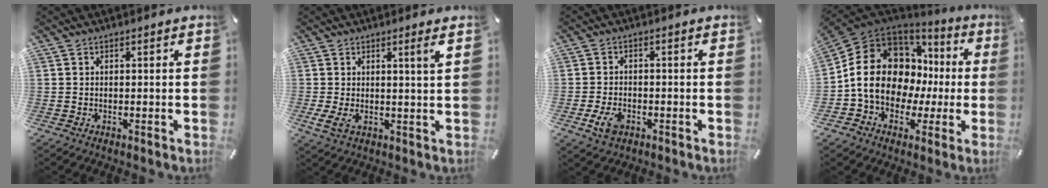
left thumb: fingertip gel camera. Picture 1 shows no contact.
{"total": 5.5, "force": [1.3, 0.9, 5.2], "torque": [-0.095, -0.010, 0.020]}
{"total": 4.6, "force": [-2.0, 3.0, 2.9], "torque": [-0.073, 0.001, -0.041]}
{"total": 17.6, "force": [0.2, 14.3, 10.2], "torque": [-0.203, -0.001, 0.008]}